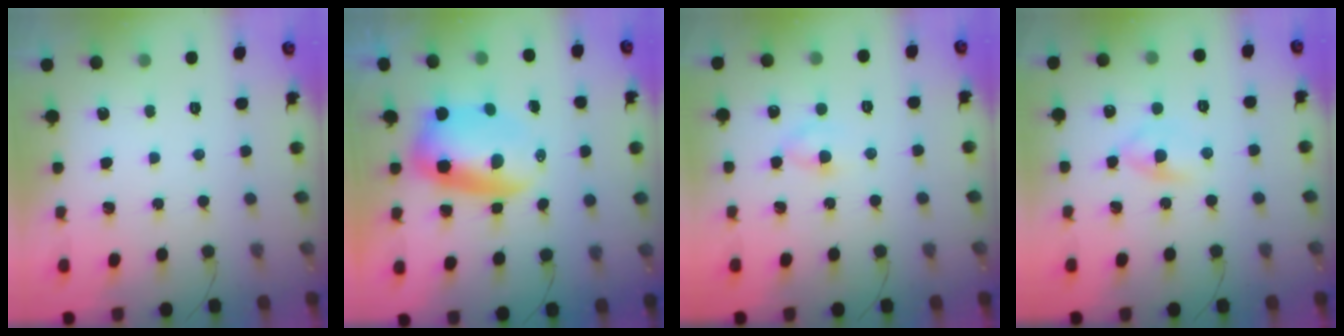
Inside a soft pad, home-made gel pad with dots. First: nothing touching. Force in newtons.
{"total": 7.7, "press": 7.3, "slide": 2.2}
{"total": 2.9, "press": 2.6, "slide": 1.3}
{"total": 4.1, "press": 4.0, "slide": 1.1}